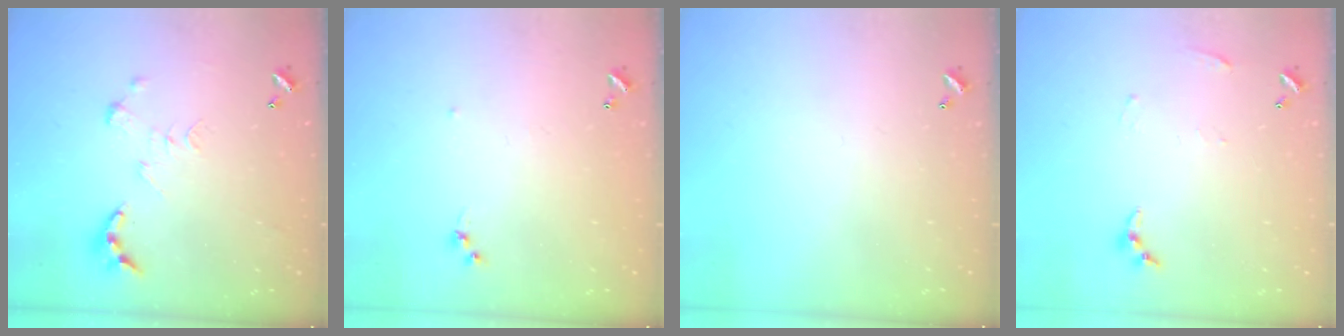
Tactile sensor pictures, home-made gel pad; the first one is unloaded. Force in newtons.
{"total": 6.0, "press": 6.0, "slide": 0.7}
{"total": 0.0}
{"total": 4.6, "press": 4.6, "slide": 0.4}